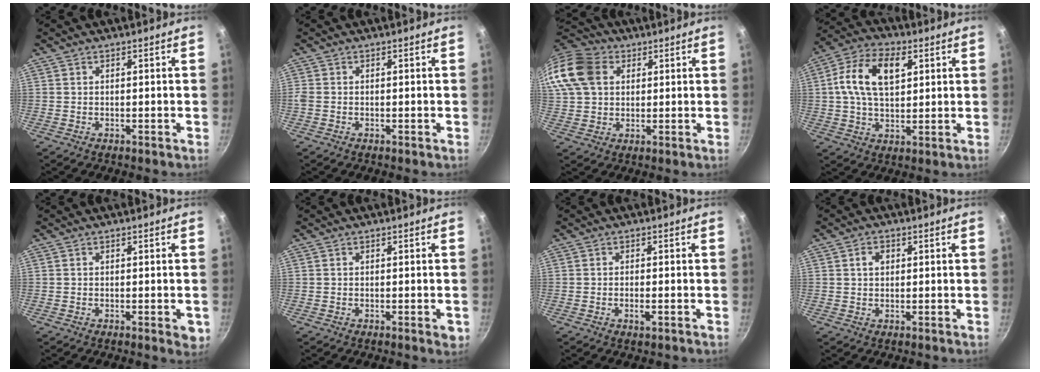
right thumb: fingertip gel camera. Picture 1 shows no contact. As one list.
[{"total": 0.8, "force": [-0.2, 0.6, 0.4], "torque": [-0.010, 0.001, -0.006]}, {"total": 18.3, "force": [5.7, 14.0, 10.2], "torque": [-0.235, 0.029, 0.096]}, {"total": 12.8, "force": [3.3, 7.6, 9.7], "torque": [-0.165, 0.010, 0.048]}, {"total": 3.0, "force": [-1.0, 1.0, 2.6], "torque": [-0.029, -0.005, -0.015]}, {"total": 2.0, "force": [-0.8, 0.6, 1.8], "torque": [-0.023, -0.003, -0.013]}, {"total": 1.9, "force": [-0.7, 0.5, 1.6], "torque": [-0.036, 0.000, -0.015]}, {"total": 2.5, "force": [0.6, 1.9, 1.5], "torque": [-0.014, 0.003, 0.009]}]